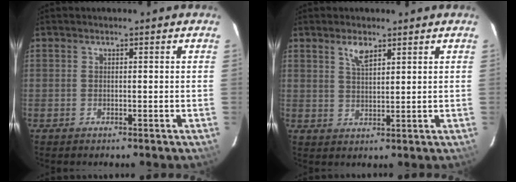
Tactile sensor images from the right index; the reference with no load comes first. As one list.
[{"total": 3.7, "force": [2.4, 1.4, 2.5], "torque": [-0.043, 0.001, 0.046]}]